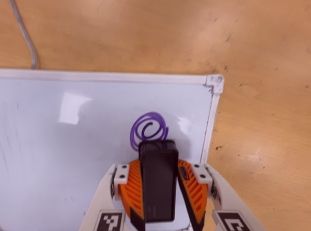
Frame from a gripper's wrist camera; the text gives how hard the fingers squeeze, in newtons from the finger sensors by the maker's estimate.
{"total": 11.2, "left": 12.9, "right": 9.5}